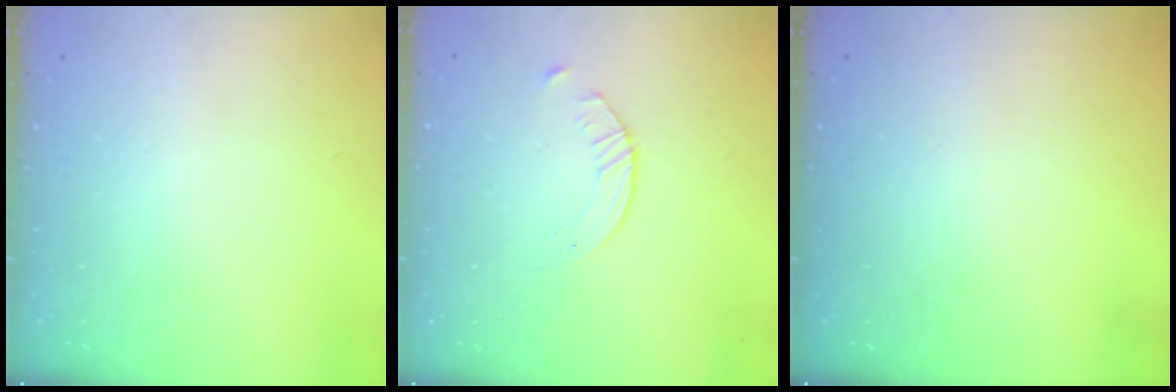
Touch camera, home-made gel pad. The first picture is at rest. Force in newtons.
{"total": 2.8, "press": 2.7, "slide": 0.3}
{"total": 0.0}